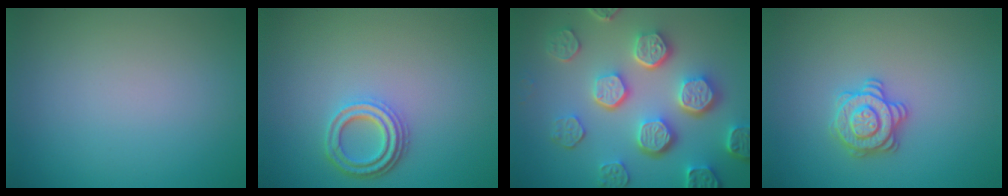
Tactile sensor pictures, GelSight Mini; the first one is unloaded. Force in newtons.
{"total": 3.3, "press": 2.7, "slide": 2.0}
{"total": 7.7, "press": 6.0, "slide": 4.9}
{"total": 2.8, "press": 2.7, "slide": 0.5}